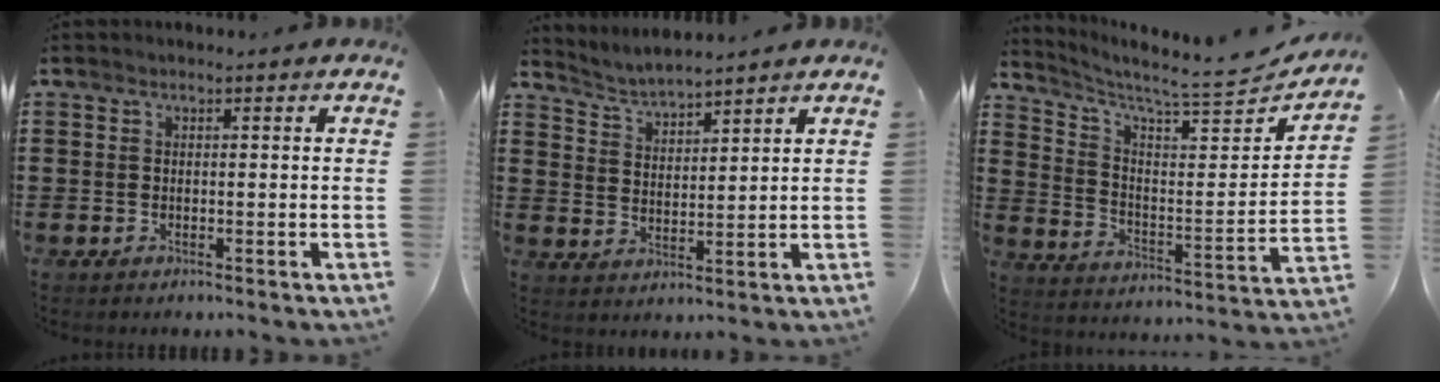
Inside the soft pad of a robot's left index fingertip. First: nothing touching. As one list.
[{"total": 3.5, "force": [3.5, -0.2, 0.1], "torque": [-0.017, -0.017, 0.061]}, {"total": 6.2, "force": [5.5, 0.1, 2.7], "torque": [-0.073, -0.055, 0.085]}]